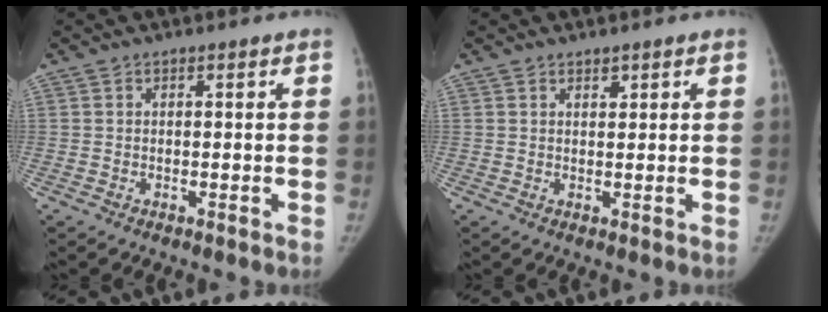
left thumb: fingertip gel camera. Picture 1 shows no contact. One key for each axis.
{"total": 1.2, "fx": 1.0, "fy": 0.6, "fz": 0.5, "tx": 0.000, "ty": -0.007, "tz": 0.015}